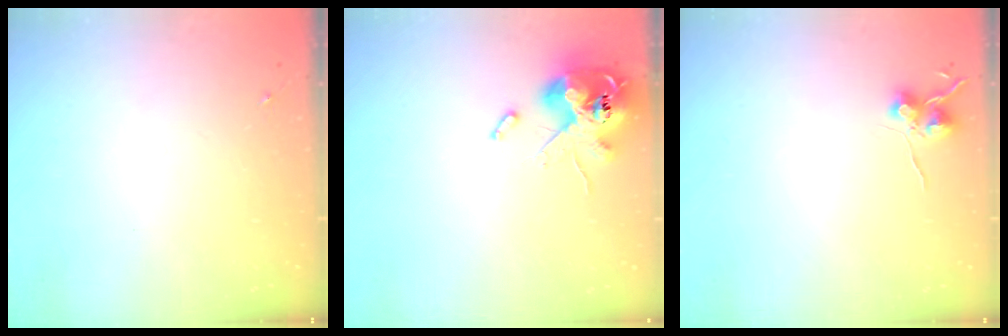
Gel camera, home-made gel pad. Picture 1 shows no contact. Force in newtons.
{"total": 13.2, "press": 13.0, "slide": 2.2}
{"total": 6.9, "press": 6.9, "slide": 0.6}